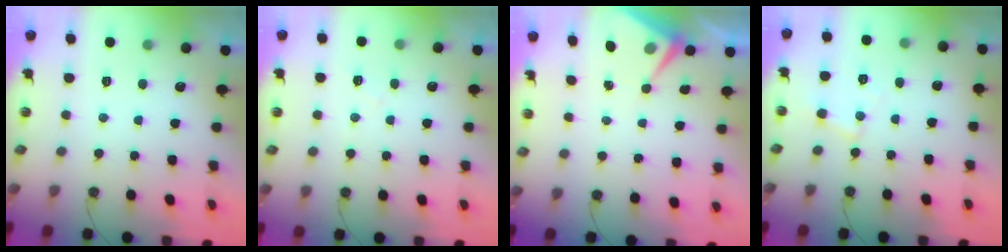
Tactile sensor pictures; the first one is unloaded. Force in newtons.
{"total": 7.4, "press": 7.4, "slide": 0.8}
{"total": 6.4, "press": 6.4, "slide": 0.3}
{"total": 6.9, "press": 6.9, "slide": 0.4}